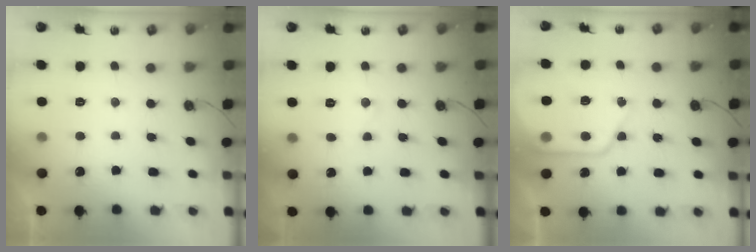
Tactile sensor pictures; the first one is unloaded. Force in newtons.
{"total": 6.5, "press": 6.5, "slide": 0.2}
{"total": 13.9, "press": 13.8, "slide": 1.4}